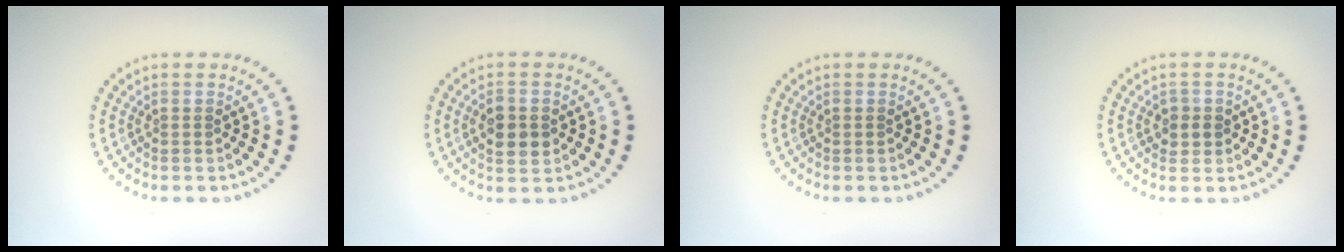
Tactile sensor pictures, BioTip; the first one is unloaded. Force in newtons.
{"total": 3.2, "press": 3.2, "slide": 0.2}
{"total": 0.0}
{"total": 1.5, "press": 1.4, "slide": 0.7}